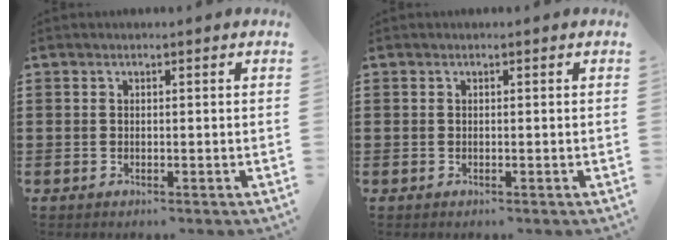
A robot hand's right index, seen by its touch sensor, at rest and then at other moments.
{"total": 0.0}